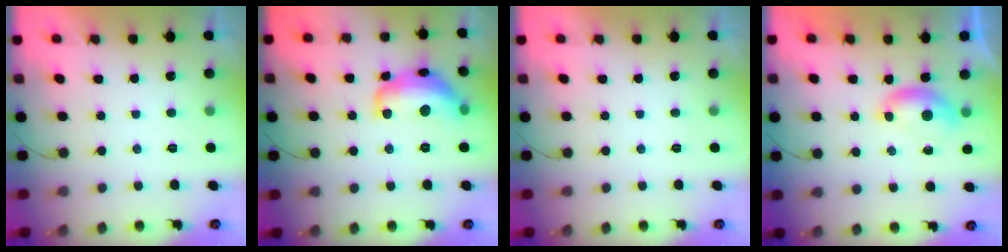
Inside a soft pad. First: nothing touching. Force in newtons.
{"total": 15.4, "press": 15.4, "slide": 1.3}
{"total": 0.0}
{"total": 5.9, "press": 5.8, "slide": 0.8}